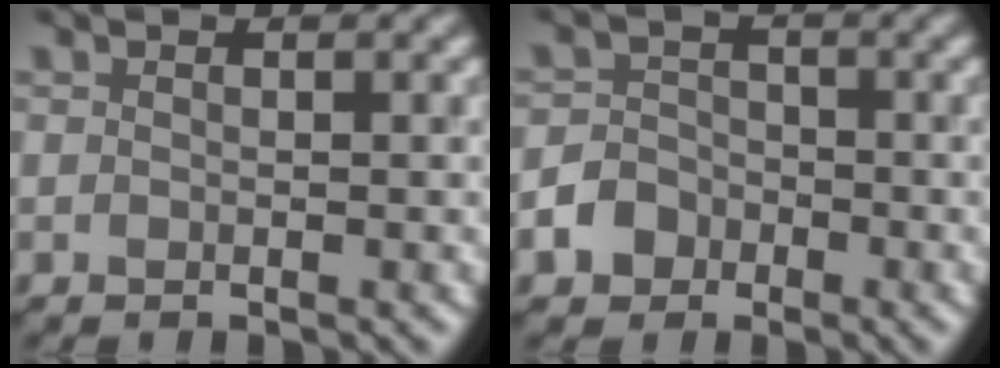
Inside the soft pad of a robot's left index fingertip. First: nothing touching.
{"total": 3.9, "force": [-2.2, 3.1, 0.9], "torque": [0.002, -0.006, -0.048]}